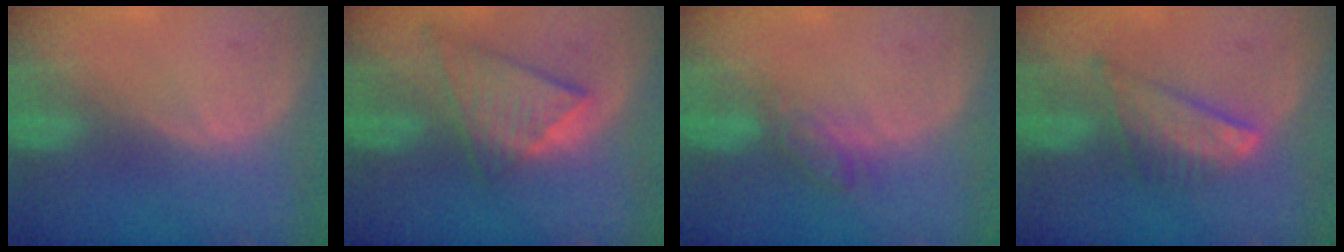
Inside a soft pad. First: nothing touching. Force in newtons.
{"total": 8.9, "press": 7.8, "slide": 4.5}
{"total": 4.7, "press": 4.2, "slide": 2.1}
{"total": 7.4, "press": 6.5, "slide": 3.6}